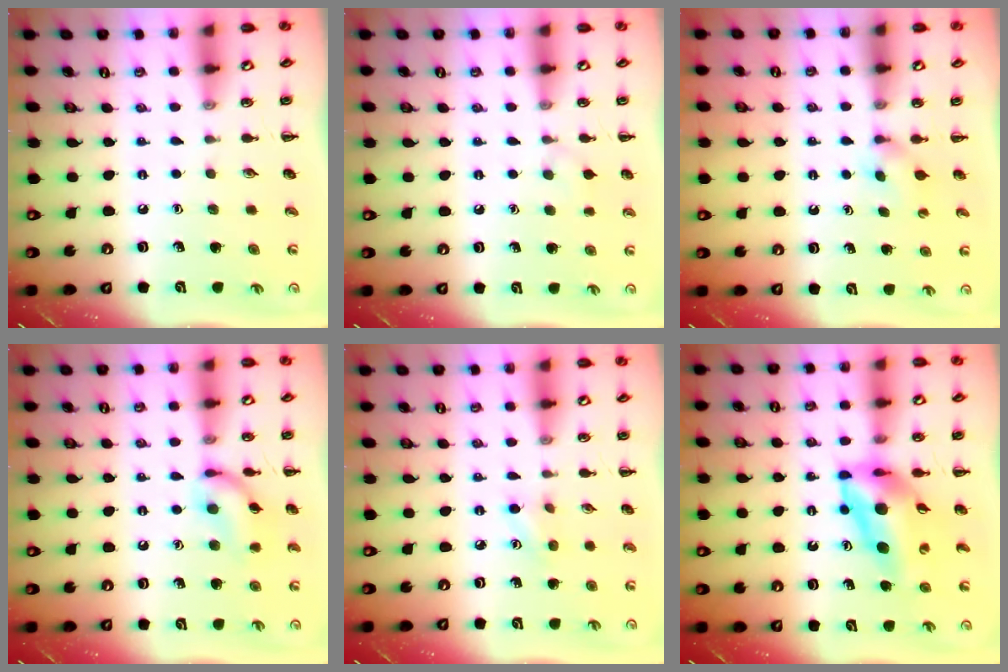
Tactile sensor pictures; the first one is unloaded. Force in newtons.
{"total": 5.0, "press": 4.8, "slide": 1.5}
{"total": 2.5, "press": 2.3, "slide": 1.0}
{"total": 11.9, "press": 11.8, "slide": 1.0}
{"total": 4.3, "press": 4.1, "slide": 1.2}
{"total": 11.7, "press": 11.0, "slide": 3.8}